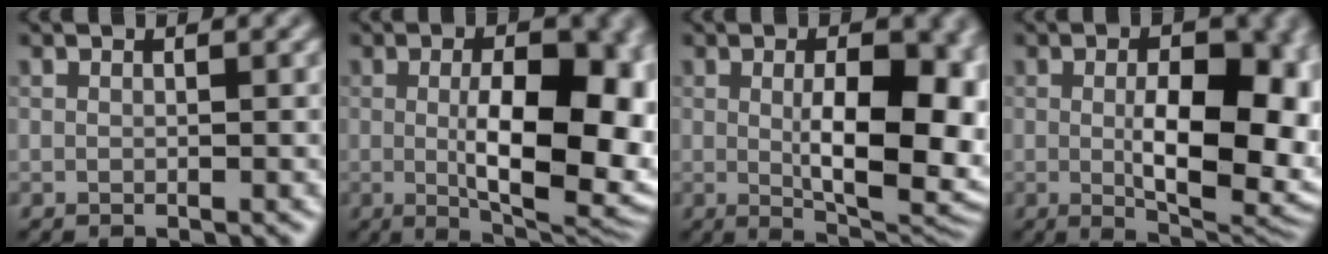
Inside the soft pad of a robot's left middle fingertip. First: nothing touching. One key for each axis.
{"total": 11.0, "fx": -0.5, "fy": 4.5, "fz": 10.0, "tx": -0.139, "ty": -0.010, "tz": 0.000}
{"total": 10.2, "fx": -0.3, "fy": 4.3, "fz": 9.2, "tx": -0.131, "ty": -0.013, "tz": 0.007}
{"total": 10.1, "fx": -0.6, "fy": 4.7, "fz": 9.0, "tx": -0.127, "ty": -0.012, "tz": 0.003}